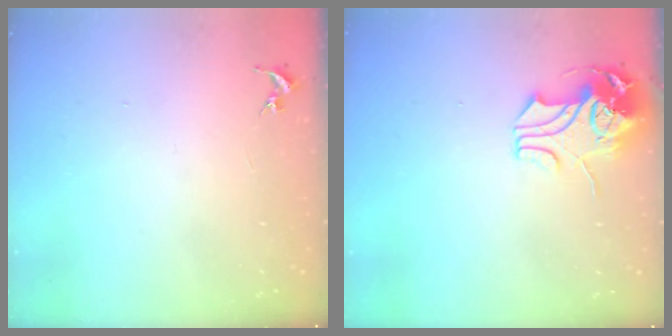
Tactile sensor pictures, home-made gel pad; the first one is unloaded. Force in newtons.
{"total": 10.1, "press": 10.1, "slide": 1.2}